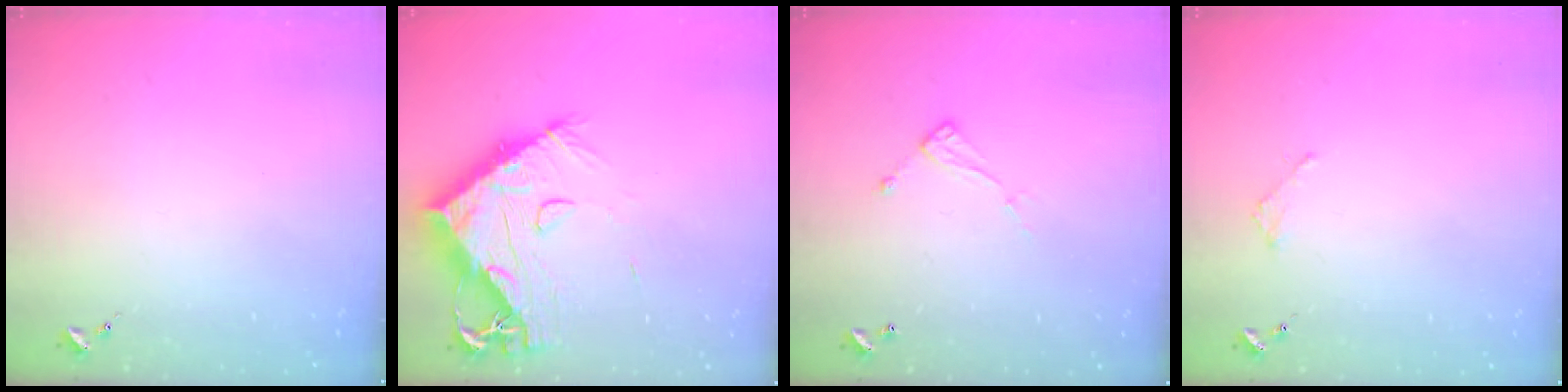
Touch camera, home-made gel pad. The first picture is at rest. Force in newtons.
{"total": 18.4, "press": 18.3, "slide": 1.6}
{"total": 7.1, "press": 7.1, "slide": 0.3}
{"total": 2.1, "press": 2.1, "slide": 0.2}